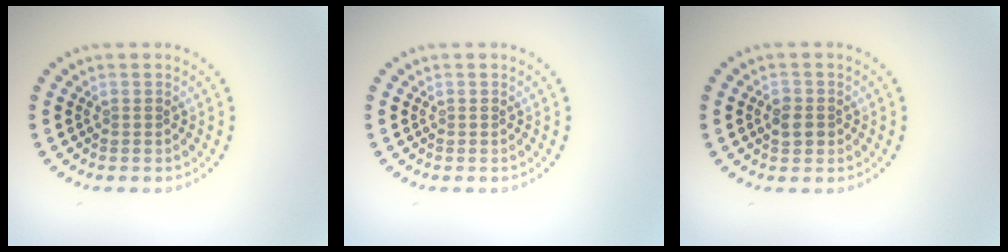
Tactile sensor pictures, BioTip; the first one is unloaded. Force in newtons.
{"total": 0.0}
{"total": 1.7, "press": 1.7, "slide": 0.3}